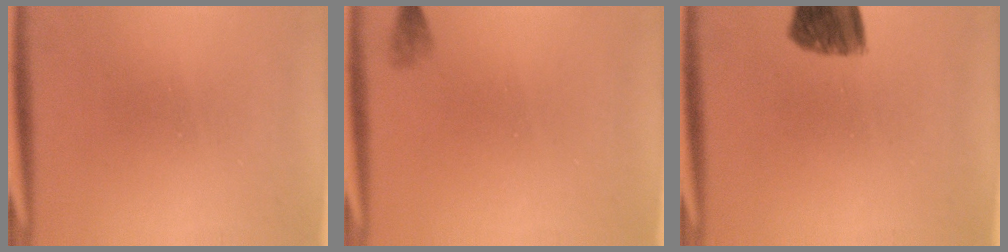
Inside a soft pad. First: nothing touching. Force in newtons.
{"total": 1.4}
{"total": 8.6}